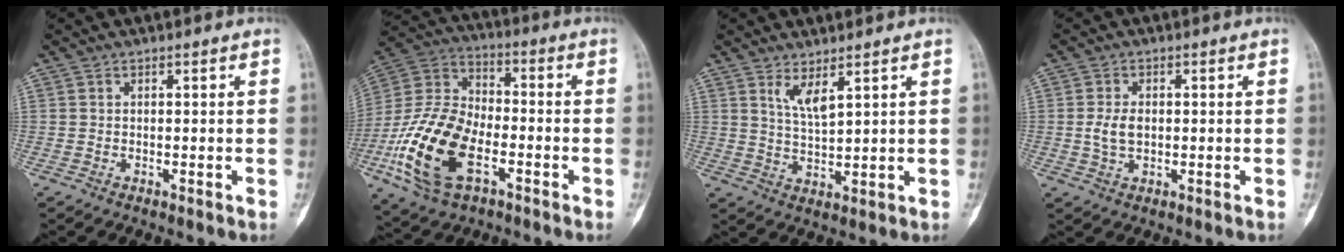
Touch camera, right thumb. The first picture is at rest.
{"total": 20.1, "force": [-6.9, 11.2, 15.2], "torque": [-0.308, 0.024, -0.129]}
{"total": 4.6, "force": [2.8, 1.2, 3.4], "torque": [-0.063, -0.031, 0.060]}
{"total": 3.8, "force": [0.0, 2.4, 3.0], "torque": [-0.062, 0.003, 0.001]}